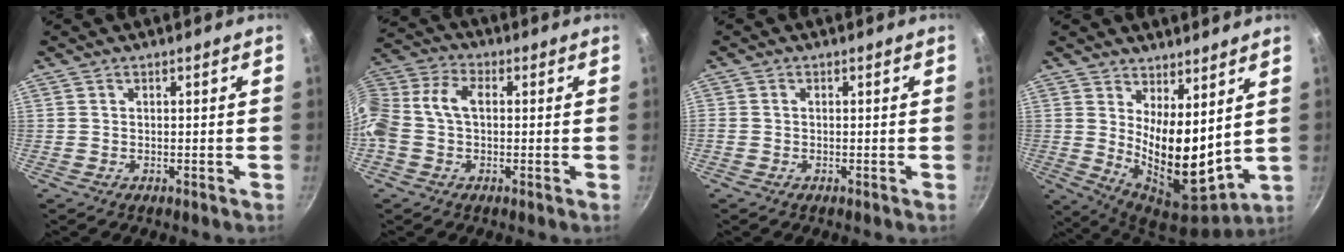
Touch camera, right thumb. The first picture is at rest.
{"total": 11.6, "force": [0.0, 7.7, 8.6], "torque": [-0.176, 0.036, -0.021]}
{"total": 0.6, "force": [-0.2, 0.5, 0.3], "torque": [-0.006, 0.003, -0.005]}
{"total": 13.6, "force": [4.6, 5.7, 11.4], "torque": [-0.160, -0.069, 0.089]}